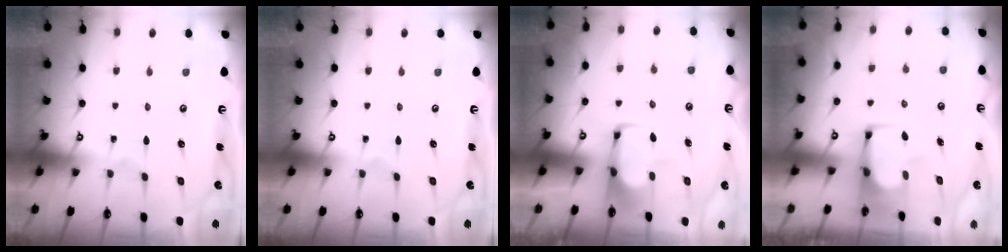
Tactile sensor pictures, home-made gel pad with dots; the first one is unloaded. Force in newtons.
{"total": 0.0}
{"total": 1.8, "press": 1.7, "slide": 0.5}
{"total": 6.3, "press": 6.3, "slide": 0.3}